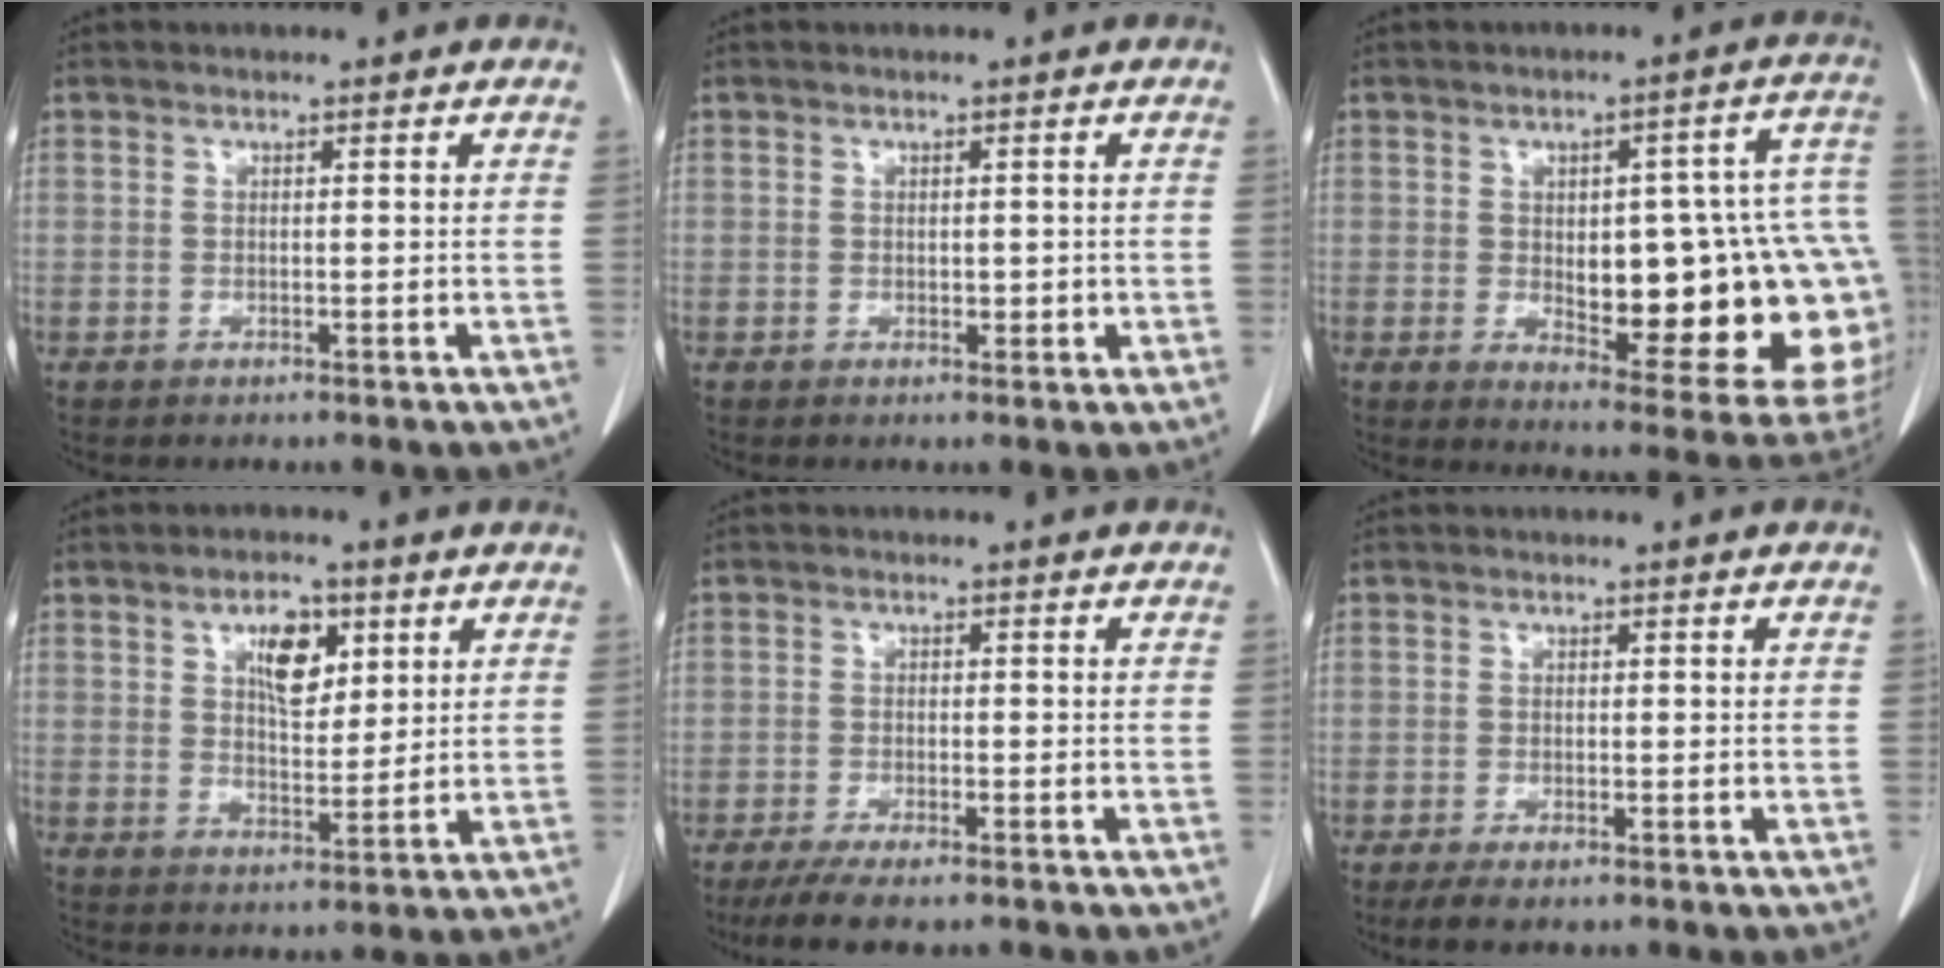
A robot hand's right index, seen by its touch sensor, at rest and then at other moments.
{"total": 1.3, "force": [-0.3, 0.8, 1.0], "torque": [-0.008, 0.000, -0.002]}
{"total": 24.3, "force": [-2.2, 7.2, 23.2], "torque": [-0.214, 0.028, 0.001]}
{"total": 6.8, "force": [2.9, 3.2, 5.2], "torque": [-0.090, 0.004, 0.053]}
{"total": 8.1, "force": [-6.7, 1.3, 4.4], "torque": [-0.065, -0.015, -0.104]}
{"total": 3.8, "force": [-3.0, 0.9, 2.2], "torque": [-0.037, -0.010, -0.042]}